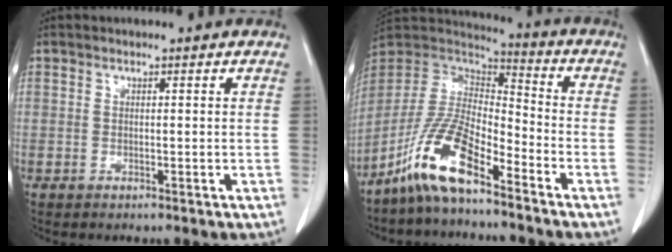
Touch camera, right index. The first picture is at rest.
{"total": 12.3, "force": [-8.2, 3.0, 8.6], "torque": [-0.187, 0.009, -0.161]}